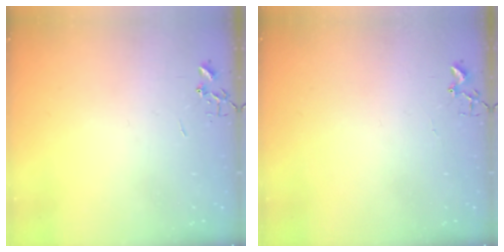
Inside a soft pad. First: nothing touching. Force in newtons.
{"total": 1.7, "press": 1.6, "slide": 0.2}